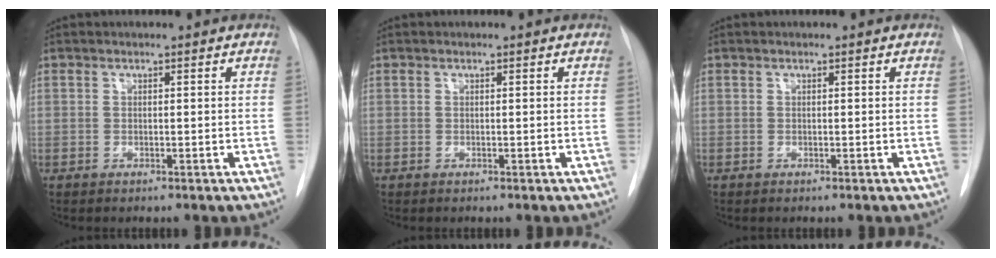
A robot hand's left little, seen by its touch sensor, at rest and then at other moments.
{"total": 0.0}
{"total": 0.0}